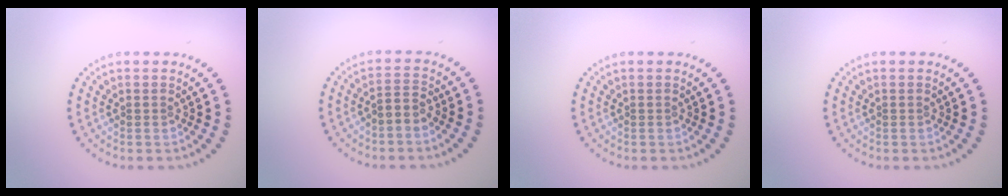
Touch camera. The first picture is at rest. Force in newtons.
{"total": 1.7, "press": 1.2, "slide": 1.1}
{"total": 0.0}
{"total": 0.0}